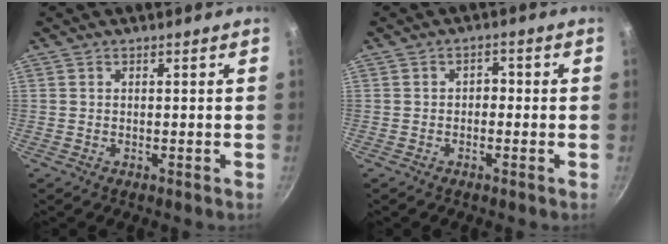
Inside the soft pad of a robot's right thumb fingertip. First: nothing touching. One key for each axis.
{"total": 2.1, "fx": -0.4, "fy": 1.6, "fz": 1.3, "tx": 0.002, "ty": 0.012, "tz": -0.015}